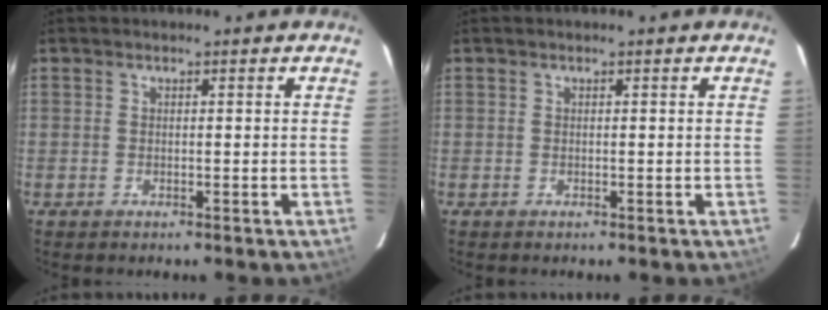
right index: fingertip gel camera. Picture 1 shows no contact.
{"total": 0.0}